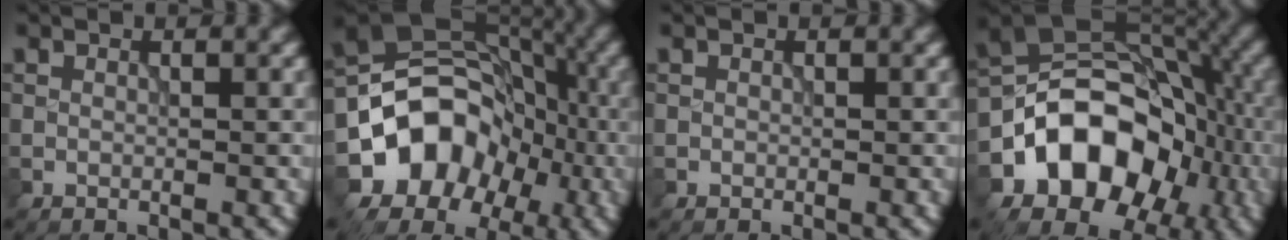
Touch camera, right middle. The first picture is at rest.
{"total": 9.3, "force": [-3.2, 7.6, 4.4], "torque": [-0.044, 0.012, -0.064]}
{"total": 0.0}
{"total": 11.4, "force": [-4.2, 8.4, 6.4], "torque": [-0.082, 0.009, -0.078]}